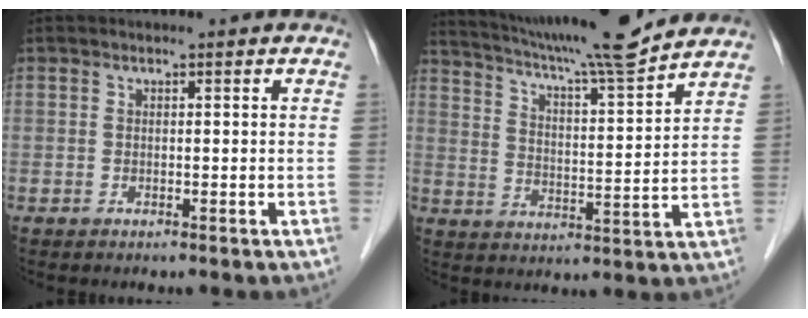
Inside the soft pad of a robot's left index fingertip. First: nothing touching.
{"total": 15.8, "force": [14.4, -0.5, 6.6], "torque": [-0.121, -0.010, 0.219]}